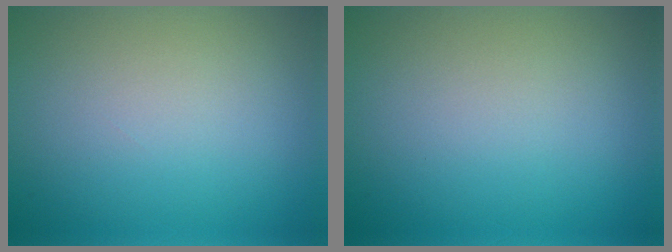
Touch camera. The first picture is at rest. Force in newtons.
{"total": 0.0}